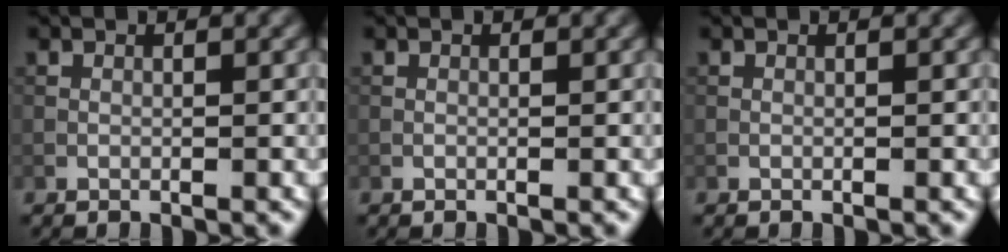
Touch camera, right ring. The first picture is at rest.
{"total": 0.0}
{"total": 0.0}